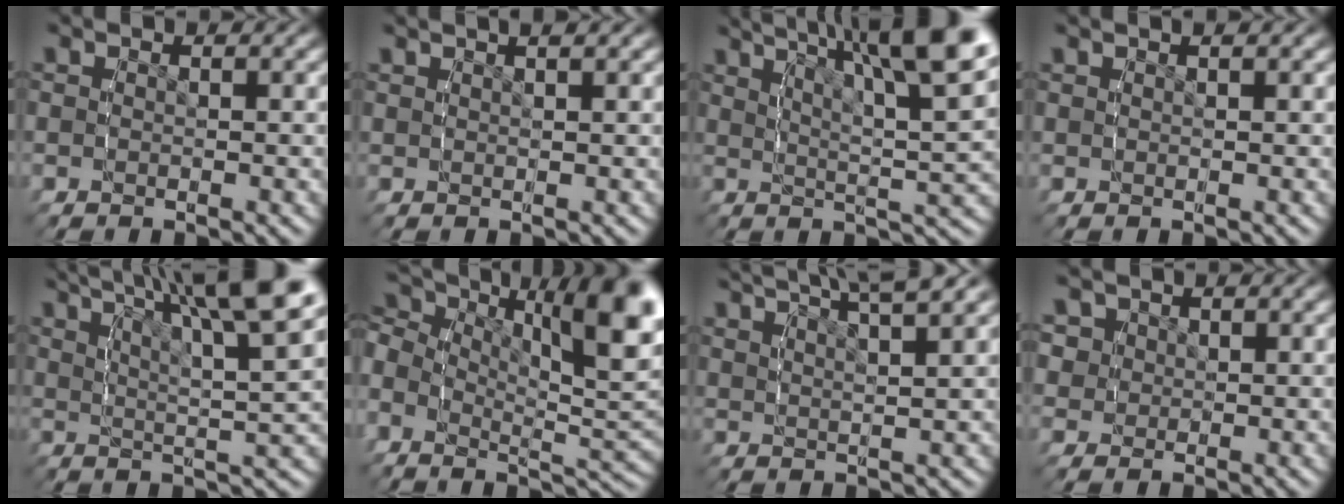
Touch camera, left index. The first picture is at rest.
{"total": 2.1, "force": [1.7, -0.2, 1.3], "torque": [-0.009, 0.007, 0.032]}
{"total": 11.6, "force": [5.9, 3.4, 9.5], "torque": [-0.112, 0.019, 0.082]}
{"total": 0.8, "force": [0.6, -0.5, 0.3], "torque": [0.001, 0.002, 0.015]}
{"total": 9.5, "force": [5.1, 2.3, 7.6], "torque": [-0.092, 0.010, 0.075]}
{"total": 9.4, "force": [2.6, 4.6, 7.8], "torque": [-0.117, -0.006, 0.034]}
{"total": 8.0, "force": [6.3, 2.6, 4.3], "torque": [-0.058, 0.020, 0.097]}
{"total": 4.3, "force": [1.8, 3.5, 1.6], "torque": [-0.040, -0.002, 0.034]}